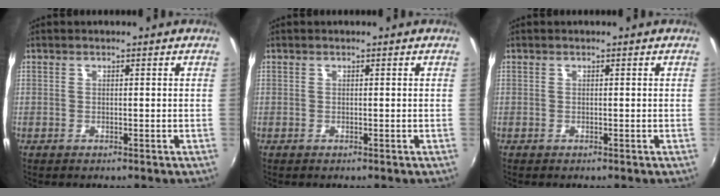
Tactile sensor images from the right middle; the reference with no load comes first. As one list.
[{"total": 0.0}, {"total": 0.0}]